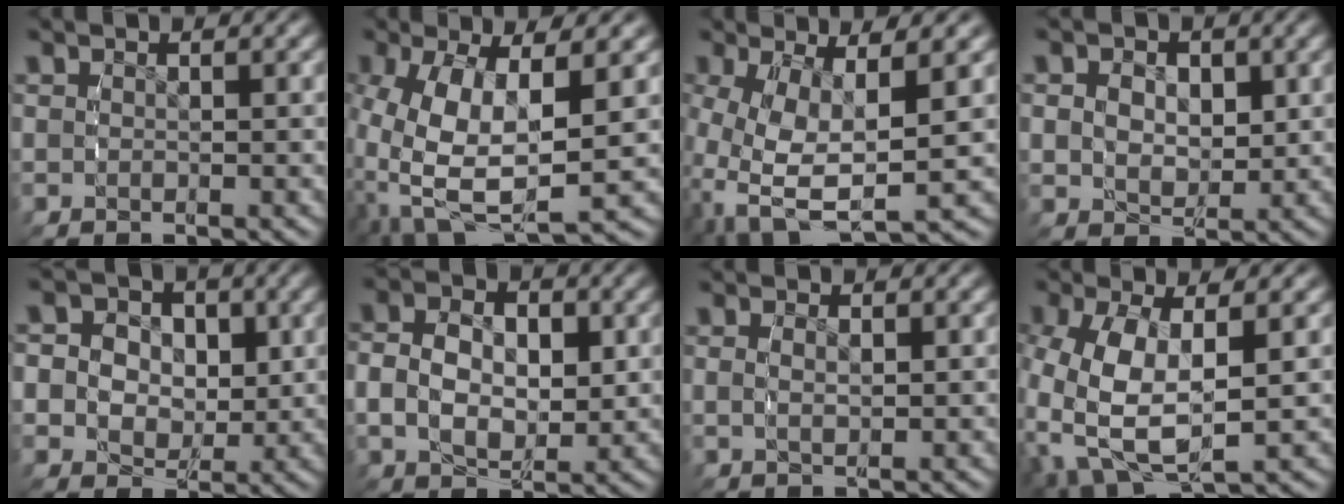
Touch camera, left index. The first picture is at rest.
{"total": 11.3, "force": [-1.5, 6.9, 8.9], "torque": [-0.201, -0.055, 0.009]}
{"total": 9.2, "force": [-1.6, 5.4, 7.3], "torque": [-0.171, -0.055, 0.004]}
{"total": 3.2, "force": [0.6, 2.3, 2.1], "torque": [-0.044, -0.020, 0.021]}
{"total": 7.6, "force": [0.0, 6.6, 3.7], "torque": [-0.083, -0.025, -0.002]}
{"total": 6.4, "force": [0.2, 4.6, 4.5], "torque": [-0.088, -0.016, 0.010]}
{"total": 1.1, "force": [0.2, 0.2, 1.1], "torque": [-0.022, -0.007, 0.009]}
{"total": 9.4, "force": [-1.1, 6.3, 6.8], "torque": [-0.167, -0.049, 0.009]}